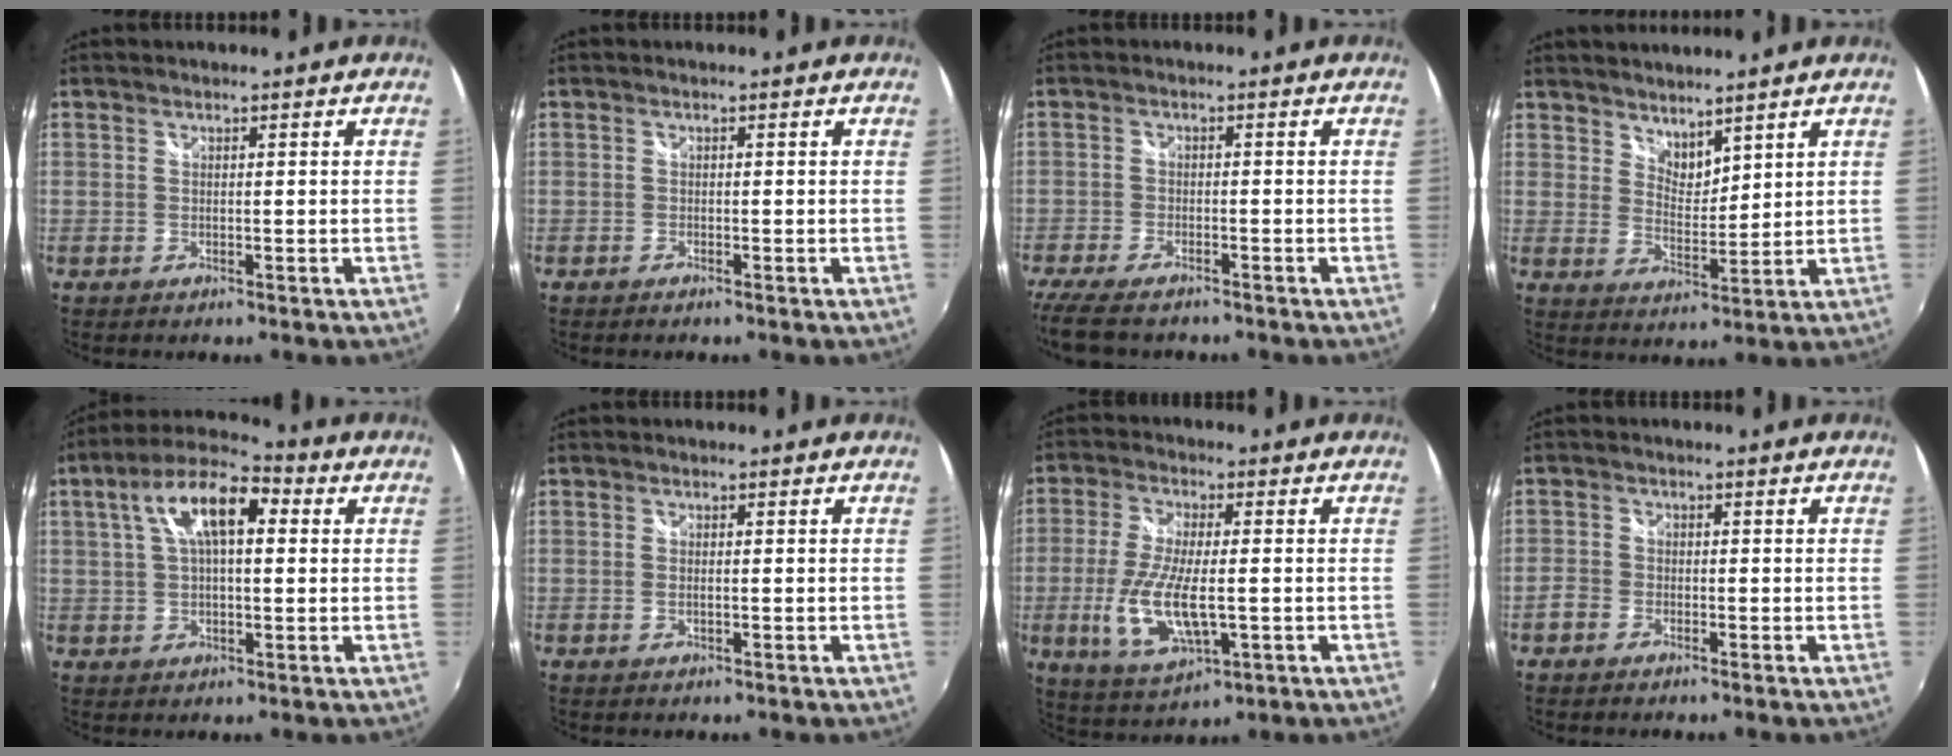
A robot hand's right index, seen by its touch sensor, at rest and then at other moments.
{"total": 0.6, "force": [-0.6, 0.1, -0.1], "torque": [-0.002, -0.003, -0.014]}
{"total": 8.6, "force": [-7.2, 2.6, 3.9], "torque": [-0.105, -0.032, -0.132]}
{"total": 4.7, "force": [4.1, 1.8, 1.2], "torque": [-0.010, -0.003, 0.075]}
{"total": 11.9, "force": [3.2, 4.9, 10.3], "torque": [-0.186, 0.031, 0.046]}
{"total": 0.8, "force": [0.0, 0.3, 0.8], "torque": [-0.017, -0.001, -0.002]}
{"total": 12.1, "force": [-2.5, 4.1, 11.1], "torque": [-0.229, -0.018, -0.040]}
{"total": 2.7, "force": [-1.9, 1.8, 0.6], "torque": [-0.019, 0.002, -0.041]}